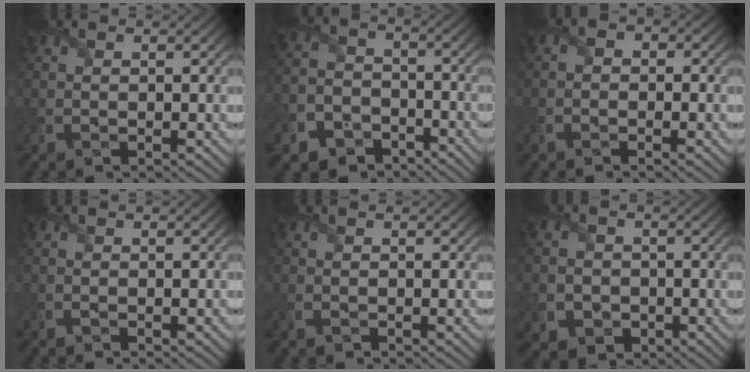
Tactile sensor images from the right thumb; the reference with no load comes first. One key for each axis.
{"total": 8.5, "fx": -5.8, "fy": 5.6, "fz": 2.6, "tx": -0.069, "ty": -0.023, "tz": -0.116}
{"total": 1.7, "fx": -0.8, "fy": 1.3, "fz": 0.8, "tx": -0.011, "ty": 0.004, "tz": -0.025}
{"total": 0.6, "fx": -0.6, "fy": 0.0, "fz": 0.1, "tx": 0.000, "ty": -0.002, "tz": -0.012}
{"total": 0.8, "fx": -0.5, "fy": 0.4, "fz": 0.4, "tx": -0.010, "ty": -0.001, "tz": -0.012}
{"total": 5.5, "fx": -2.2, "fy": 4.8, "fz": 1.6, "tx": -0.054, "ty": -0.012, "tz": -0.056}